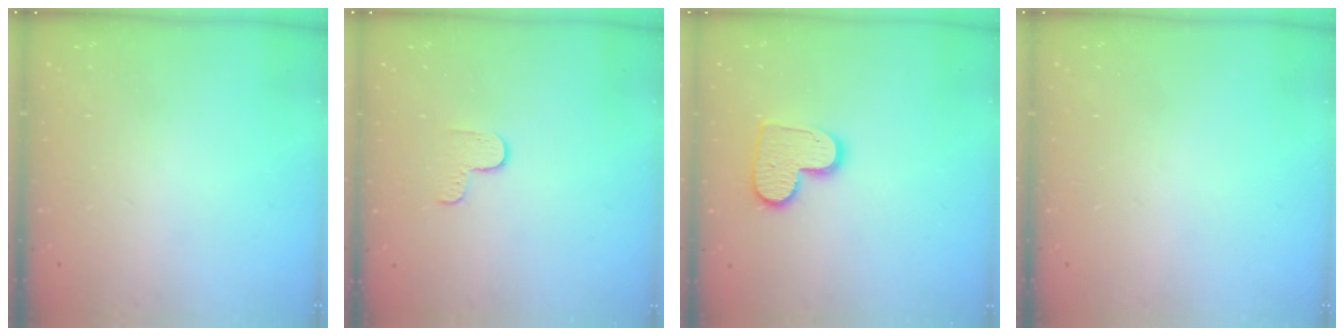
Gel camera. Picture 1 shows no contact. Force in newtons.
{"total": 3.6, "press": 3.5, "slide": 0.4}
{"total": 11.1, "press": 11.1, "slide": 0.4}
{"total": 0.0}